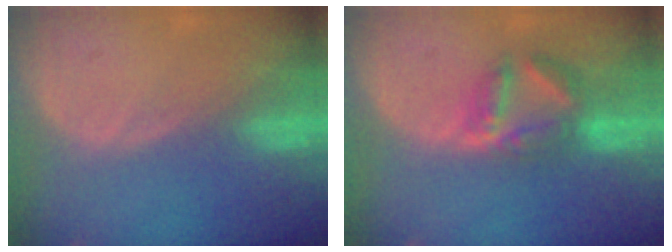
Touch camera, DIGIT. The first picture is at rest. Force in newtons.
{"total": 6.2, "press": 6.2, "slide": 0.7}